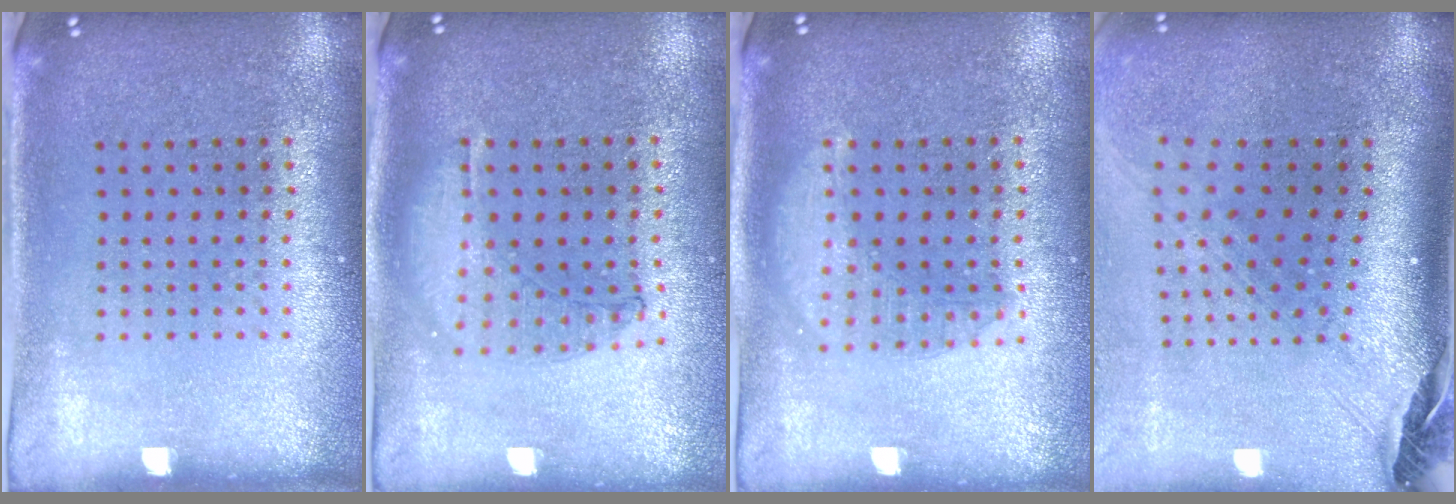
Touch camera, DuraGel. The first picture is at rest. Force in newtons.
{"total": 0.9, "press": 0.9, "slide": 0.2}
{"total": 1.3, "press": 1.3, "slide": 0.3}
{"total": 2.9, "press": 2.2, "slide": 2.0}